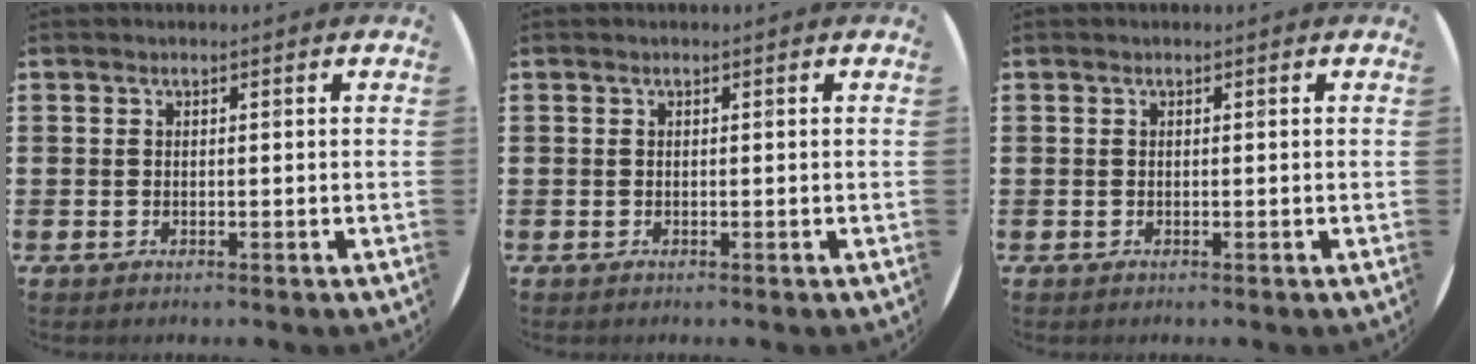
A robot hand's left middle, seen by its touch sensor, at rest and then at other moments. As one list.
[{"total": 0.0}, {"total": 0.0}]